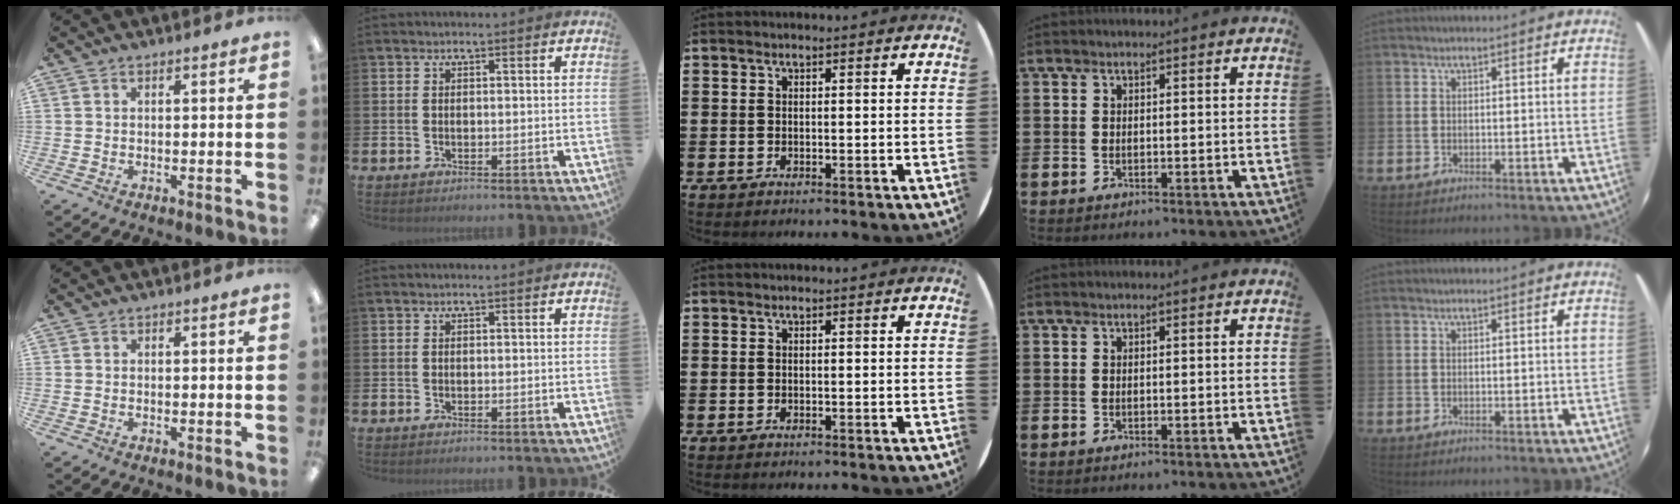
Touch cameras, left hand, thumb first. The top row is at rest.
{}